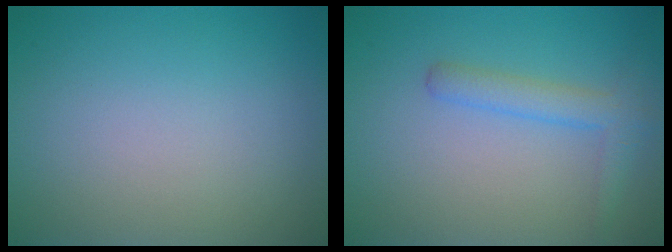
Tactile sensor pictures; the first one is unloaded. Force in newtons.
{"total": 2.5, "press": 2.5, "slide": 0.0}